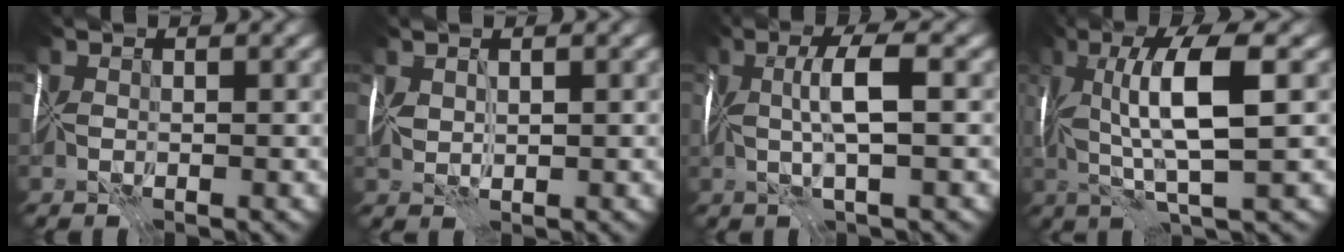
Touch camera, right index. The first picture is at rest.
{"total": 0.8, "force": [0.4, -0.6, -0.4], "torque": [0.015, -0.007, 0.012]}
{"total": 2.7, "force": [-0.1, -1.0, 2.5], "torque": [-0.036, -0.002, 0.000]}
{"total": 6.3, "force": [0.7, 0.1, 6.3], "torque": [-0.096, -0.001, 0.013]}